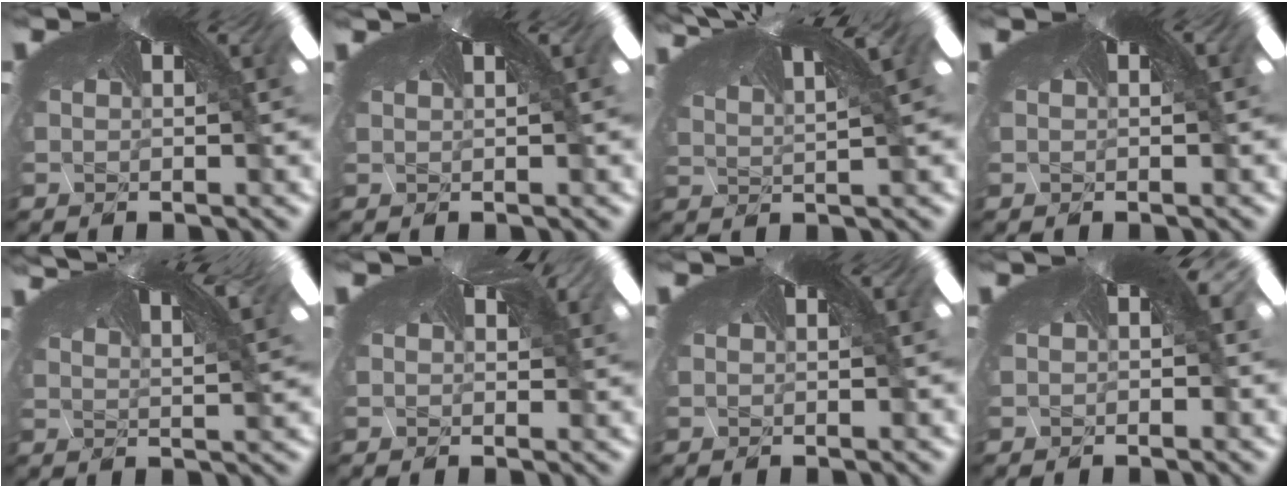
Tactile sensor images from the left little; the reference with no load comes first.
{"total": 0.0}
{"total": 0.6, "force": [0.1, -0.5, 0.2], "torque": [-0.025, 0.002, 0.008]}
{"total": 0.0}
{"total": 1.7, "force": [1.3, 0.0, 1.1], "torque": [-0.040, 0.008, 0.020]}
{"total": 2.3, "force": [1.3, 1.5, 1.1], "torque": [-0.034, 0.019, 0.008]}
{"total": 0.0}
{"total": 1.2, "force": [-0.4, 1.0, 0.5], "torque": [-0.024, 0.005, -0.008]}